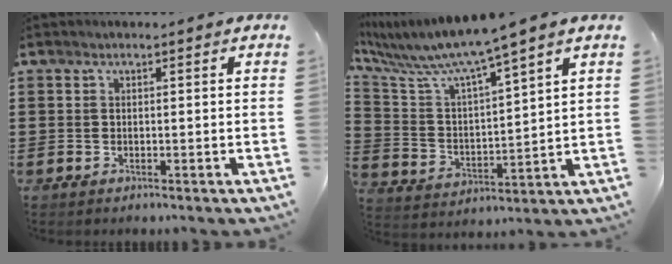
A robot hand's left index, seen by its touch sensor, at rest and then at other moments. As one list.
[{"total": 7.2, "force": [6.2, -0.8, 3.6], "torque": [-0.100, -0.049, 0.096]}]